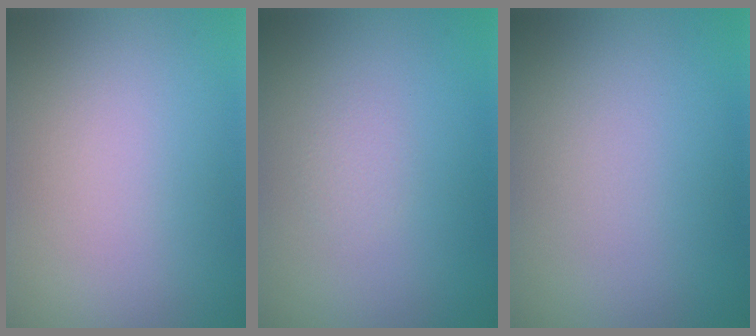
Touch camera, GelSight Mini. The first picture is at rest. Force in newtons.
{"total": 0.8, "press": 0.8, "slide": 0.1}
{"total": 0.0}